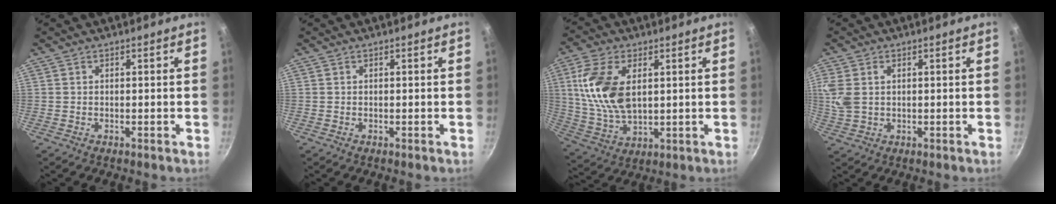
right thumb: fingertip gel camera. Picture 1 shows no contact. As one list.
[{"total": 0.0}, {"total": 14.2, "force": [3.2, 7.9, 11.3], "torque": [-0.214, -0.011, 0.069]}, {"total": 6.2, "force": [1.5, 4.2, 4.3], "torque": [-0.094, 0.003, 0.032]}]